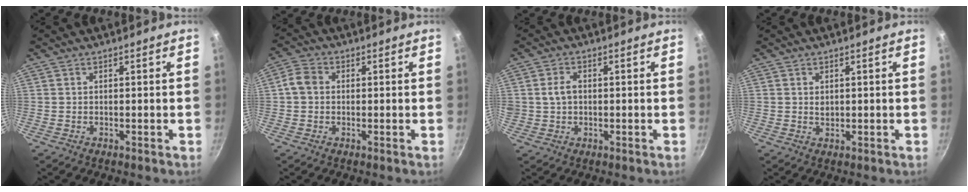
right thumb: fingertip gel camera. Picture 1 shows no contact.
{"total": 4.0, "force": [0.1, 3.3, 2.2], "torque": [-0.037, 0.010, -0.011]}
{"total": 3.5, "force": [0.2, 2.7, 2.3], "torque": [-0.030, 0.010, 0.006]}
{"total": 1.3, "force": [0.3, 1.0, 0.8], "torque": [-0.011, -0.003, 0.006]}